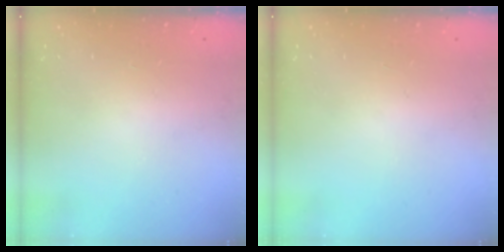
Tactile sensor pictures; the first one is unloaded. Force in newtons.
{"total": 1.0, "press": 0.0, "slide": 1.0}